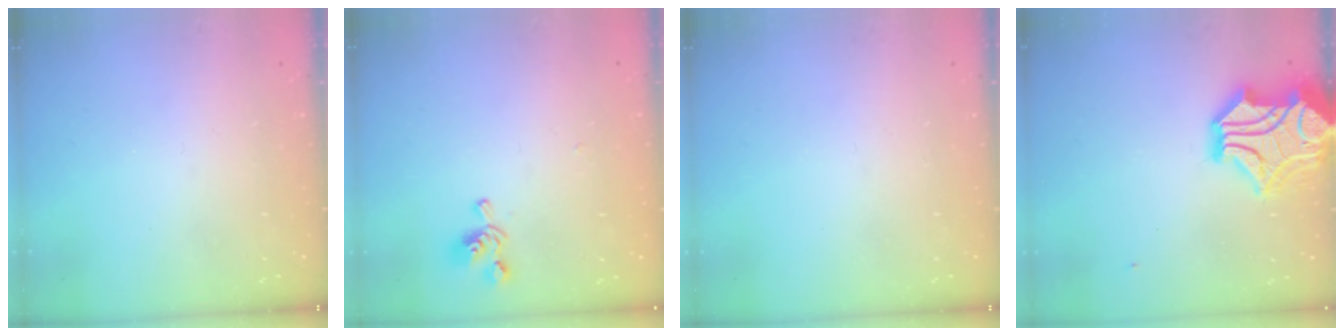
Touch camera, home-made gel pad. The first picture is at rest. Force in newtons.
{"total": 1.6, "press": 1.2, "slide": 1.1}
{"total": 0.0}
{"total": 14.0, "press": 13.8, "slide": 2.6}